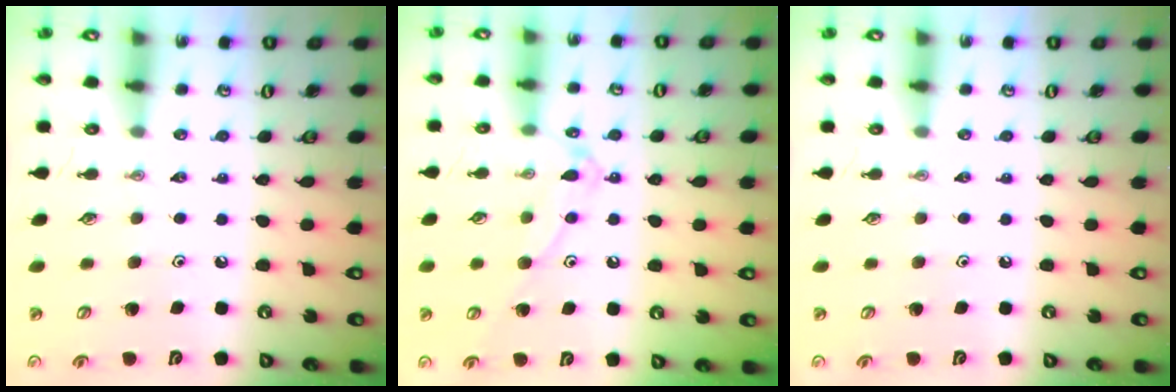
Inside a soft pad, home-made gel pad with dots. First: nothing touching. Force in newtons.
{"total": 12.1, "press": 12.1, "slide": 0.5}
{"total": 0.0}